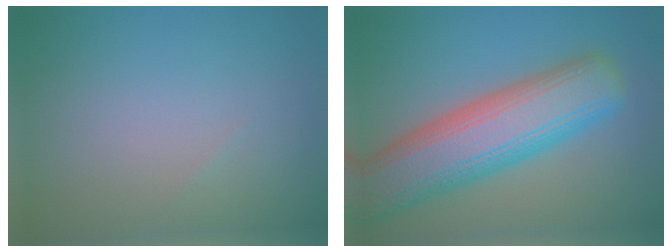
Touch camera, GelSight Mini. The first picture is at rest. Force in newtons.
{"total": 10.8, "press": 10.8, "slide": 0.4}